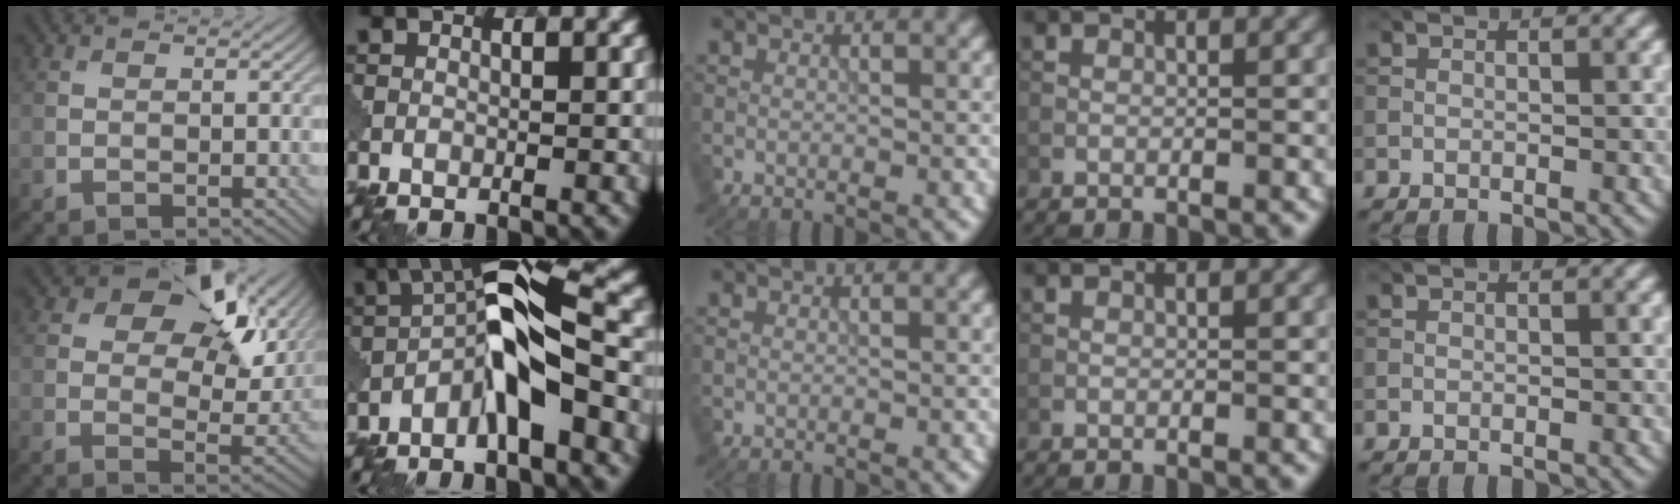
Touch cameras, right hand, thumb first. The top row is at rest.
{"thumb": {"total": 15.1, "force": [8.2, 8.4, 9.5], "torque": [-0.142, 0.003, 0.120]}, "index": {"total": 8.0, "force": [-2.4, 2.2, 7.3], "torque": [-0.119, 0.026, -0.057]}}